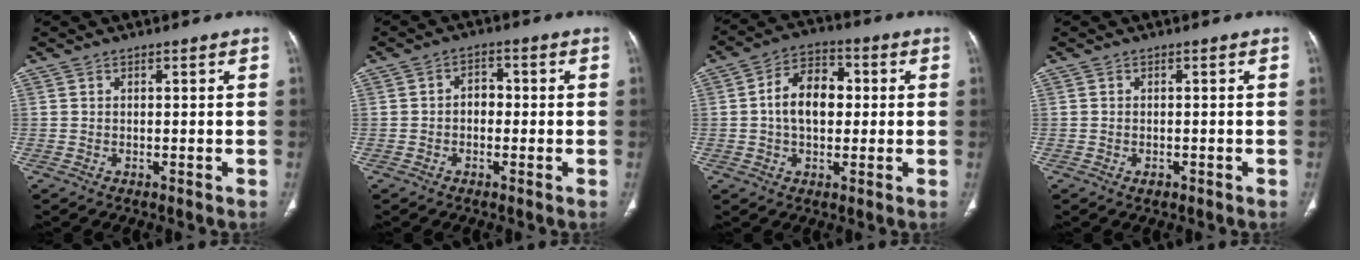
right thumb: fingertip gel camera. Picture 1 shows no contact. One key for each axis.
{"total": 3.2, "fx": -0.5, "fy": 2.5, "fz": 2.0, "tx": -0.014, "ty": 0.016, "tz": -0.016}
{"total": 10.0, "fx": 0.5, "fy": 6.7, "fz": 7.4, "tx": -0.110, "ty": 0.023, "tz": 0.000}
{"total": 1.1, "fx": -0.6, "fy": 0.7, "fz": 0.5, "tx": -0.005, "ty": 0.004, "tz": -0.009}